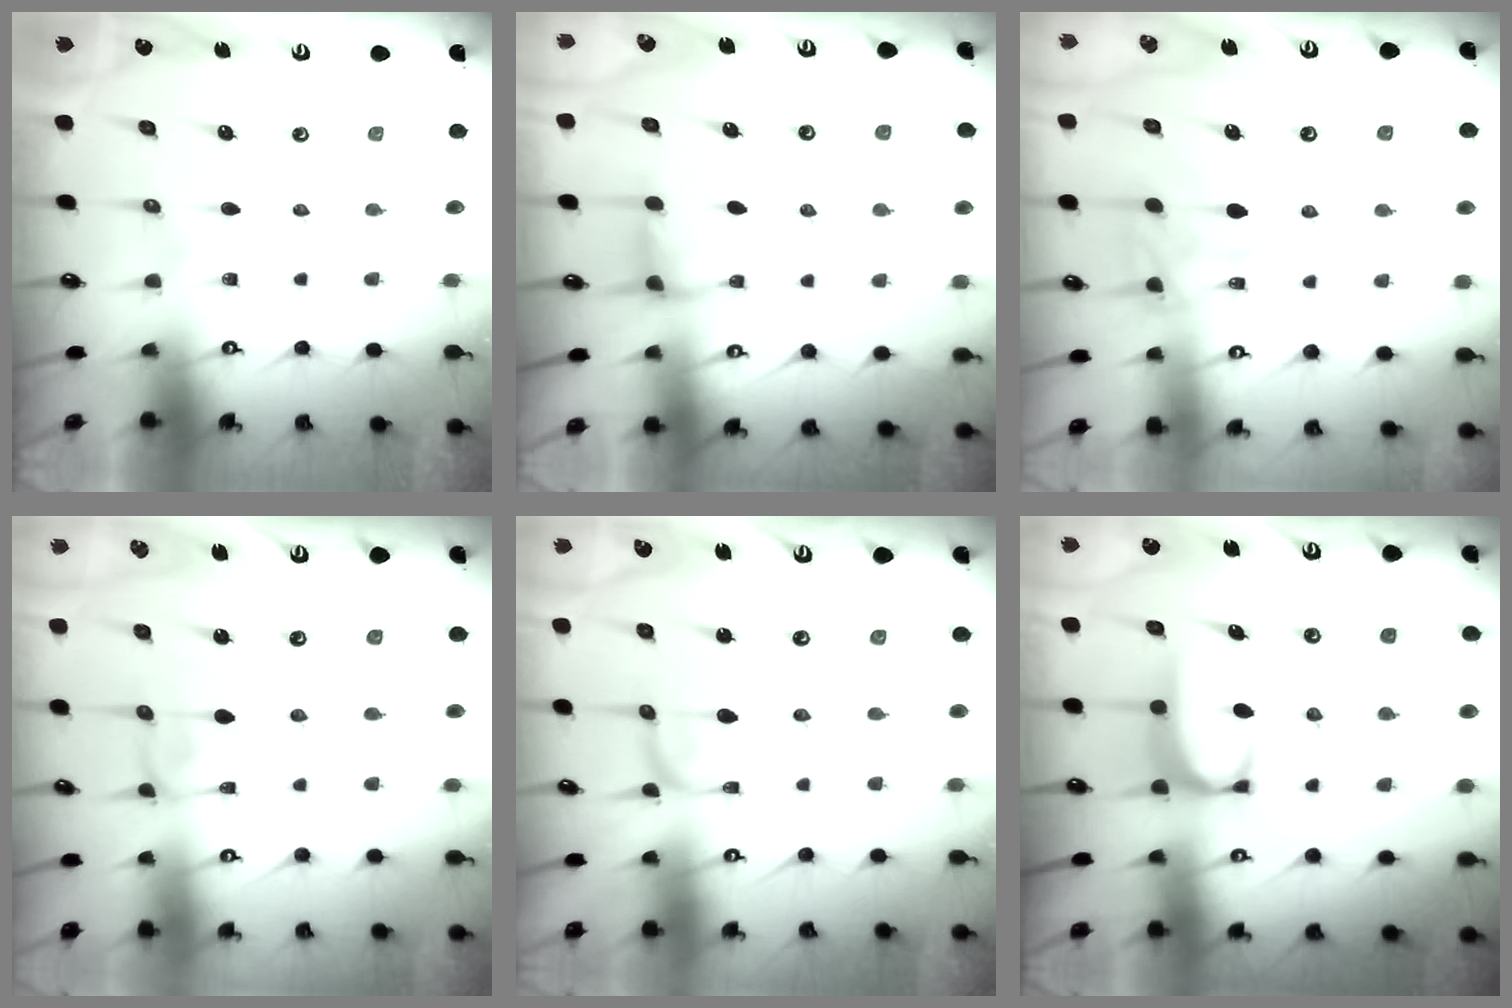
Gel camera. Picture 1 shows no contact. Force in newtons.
{"total": 1.5, "press": 1.3, "slide": 0.7}
{"total": 2.8, "press": 2.5, "slide": 1.3}
{"total": 1.9, "press": 1.9, "slide": 0.2}
{"total": 1.3, "press": 1.3, "slide": 0.1}
{"total": 1.9, "press": 1.8, "slide": 0.5}